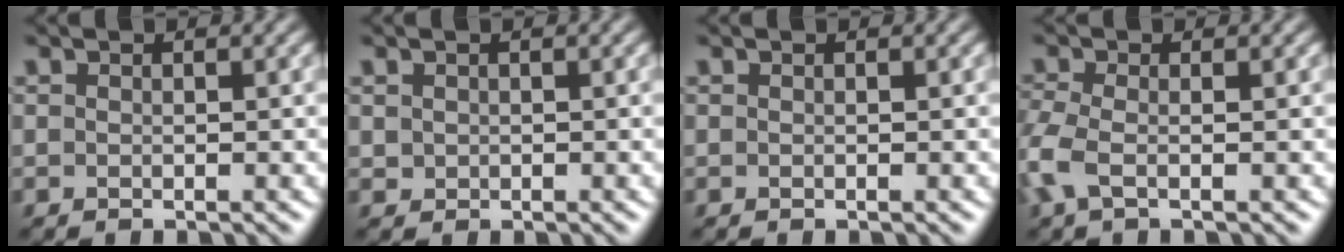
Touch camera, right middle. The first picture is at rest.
{"total": 0.7, "force": [0.2, 0.6, 0.2], "torque": [-0.001, -0.003, 0.007]}
{"total": 0.0}
{"total": 2.9, "force": [-0.9, 1.2, 2.4], "torque": [-0.070, -0.003, -0.029]}